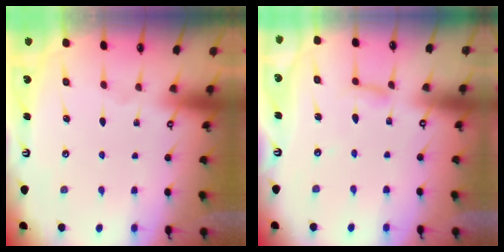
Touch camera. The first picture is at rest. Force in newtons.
{"total": 5.5, "press": 5.5, "slide": 0.3}